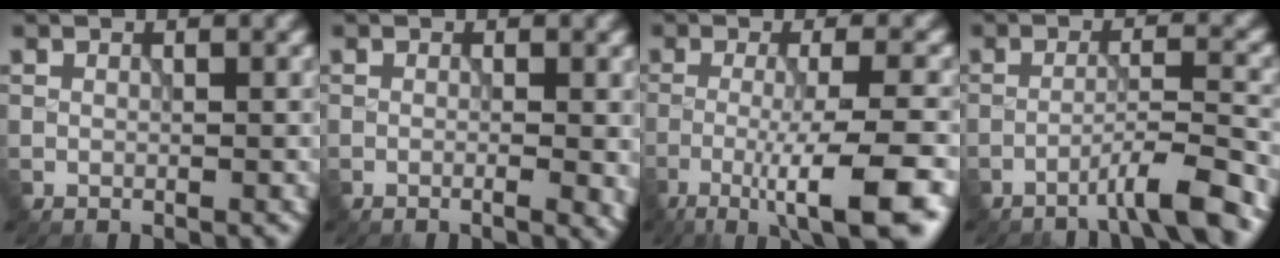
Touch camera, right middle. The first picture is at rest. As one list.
[{"total": 2.5, "force": [-0.4, 0.8, 2.3], "torque": [-0.028, 0.001, -0.005]}, {"total": 8.6, "force": [-4.4, 1.5, 7.3], "torque": [-0.113, 0.003, -0.074]}, {"total": 4.6, "force": [-3.4, 0.1, 3.1], "torque": [-0.046, 0.018, -0.065]}]